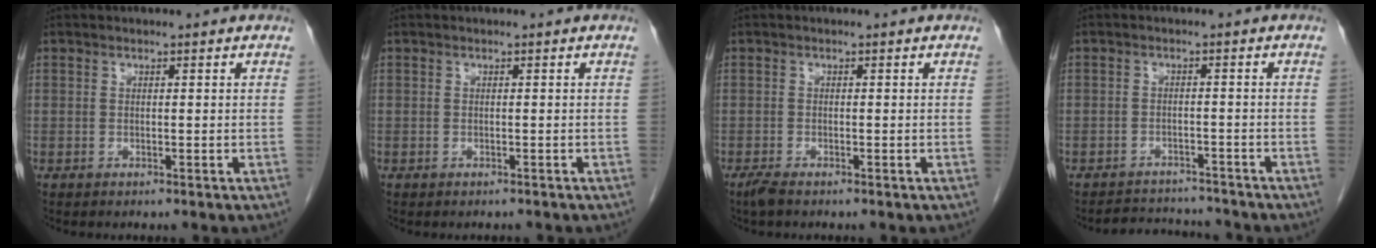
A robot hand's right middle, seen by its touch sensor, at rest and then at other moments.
{"total": 0.6, "force": [-0.6, 0.1, 0.0], "torque": [-0.011, -0.004, -0.010]}
{"total": 1.6, "force": [-1.2, 0.3, 0.9], "torque": [-0.029, -0.006, -0.024]}
{"total": 5.4, "force": [-5.3, 1.0, -0.2], "torque": [0.001, 0.006, -0.078]}